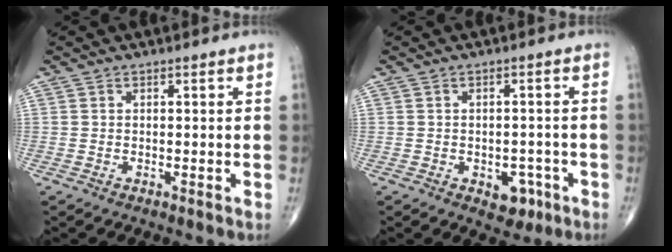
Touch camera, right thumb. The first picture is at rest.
{"total": 4.8, "force": [-2.1, 3.2, 2.8], "torque": [-0.011, 0.013, -0.022]}